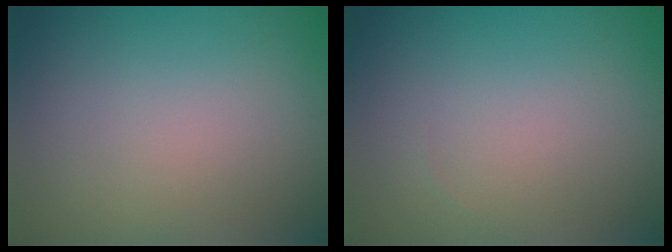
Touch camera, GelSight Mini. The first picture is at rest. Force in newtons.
{"total": 0.0}